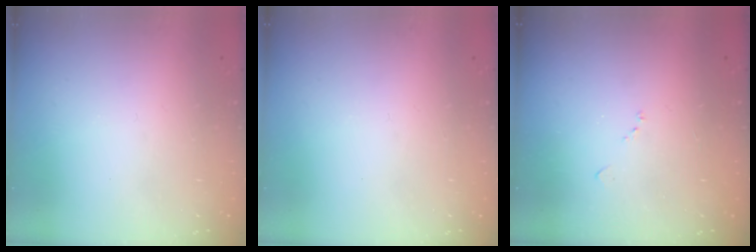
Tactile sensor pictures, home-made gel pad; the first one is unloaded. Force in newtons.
{"total": 0.0}
{"total": 5.8, "press": 5.7, "slide": 0.7}